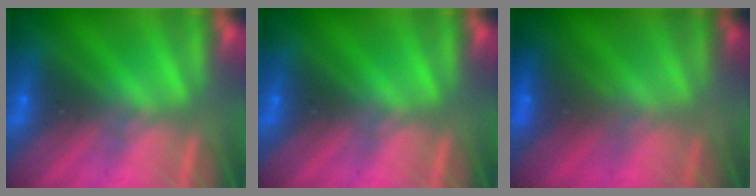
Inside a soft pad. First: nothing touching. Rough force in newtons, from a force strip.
{"total": 0.0}
{"total": 2.9}